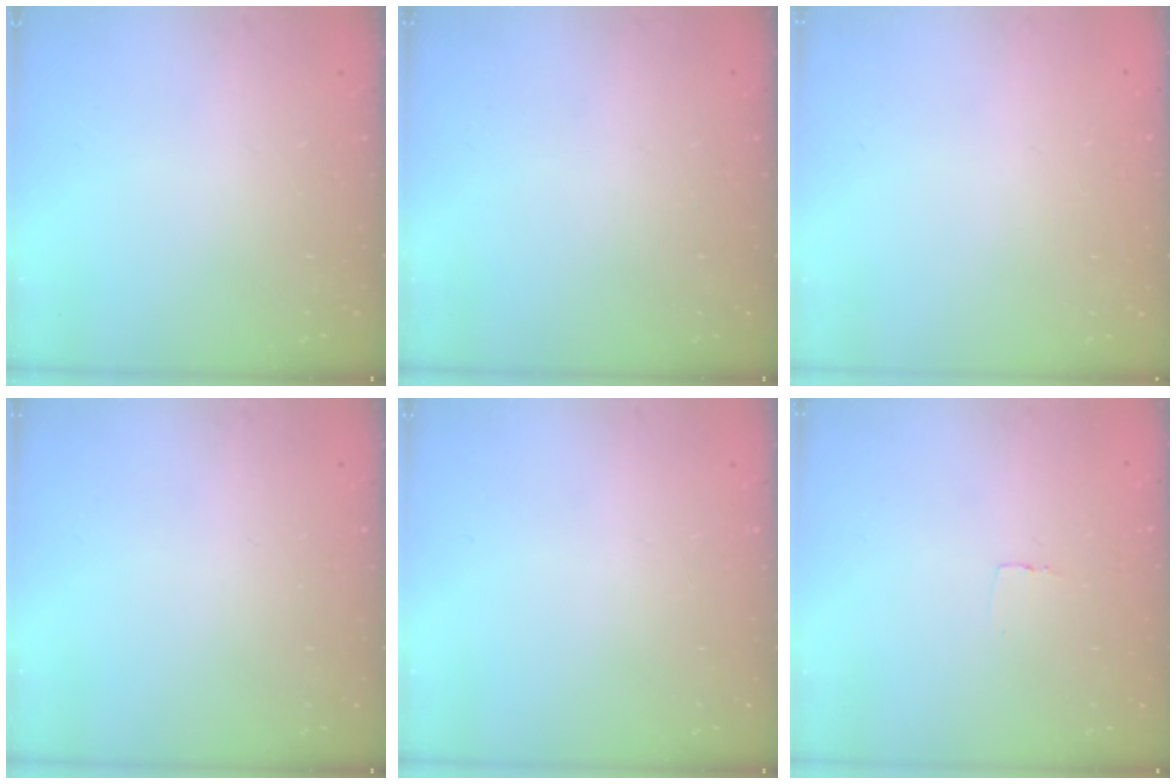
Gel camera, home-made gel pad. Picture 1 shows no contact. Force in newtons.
{"total": 0.0}
{"total": 0.0}
{"total": 0.0}
{"total": 0.0}
{"total": 2.3, "press": 2.3, "slide": 0.1}